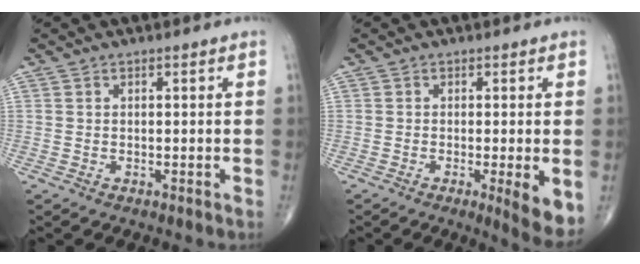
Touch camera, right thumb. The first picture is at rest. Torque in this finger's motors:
{"motor_torque": [0.90, 1.17, 0.74, -0.15, 0.22]}